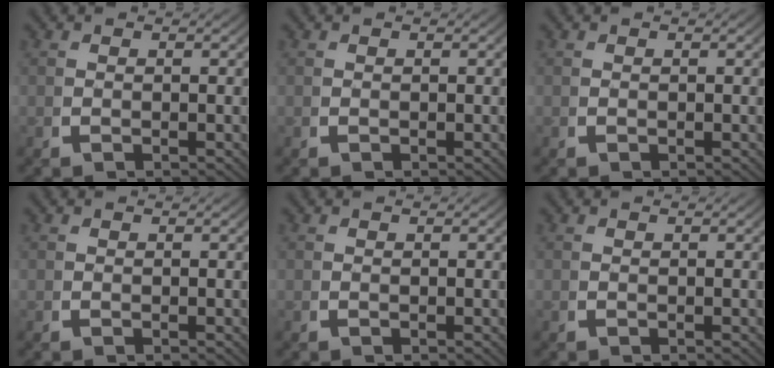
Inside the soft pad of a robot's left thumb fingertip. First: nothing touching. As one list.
[{"total": 0.0}, {"total": 0.0}, {"total": 0.0}, {"total": 0.0}, {"total": 0.0}]